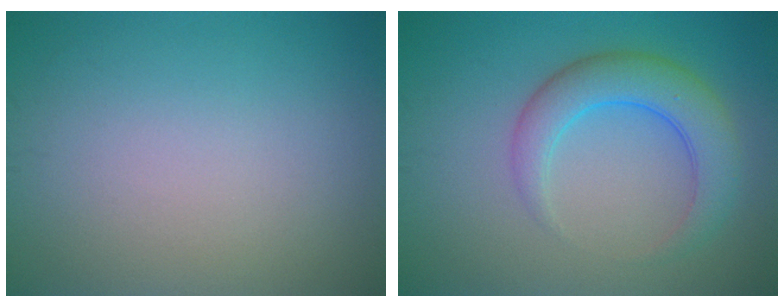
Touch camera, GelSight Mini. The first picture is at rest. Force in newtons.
{"total": 4.7, "press": 4.7, "slide": 0.1}